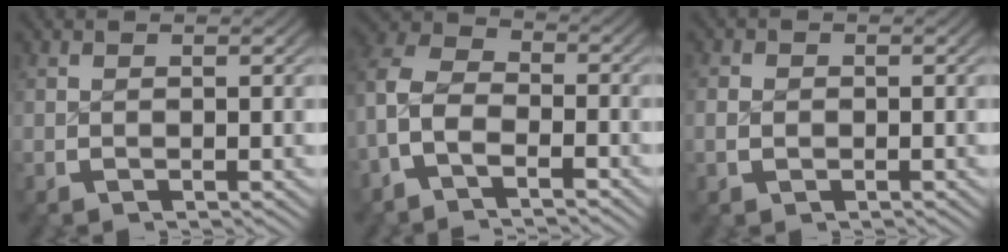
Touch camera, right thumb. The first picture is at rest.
{"total": 7.3, "force": [-1.6, 5.5, 4.6], "torque": [-0.099, -0.028, -0.031]}
{"total": 1.3, "force": [-0.3, 1.1, 0.6], "torque": [-0.013, -0.003, -0.006]}